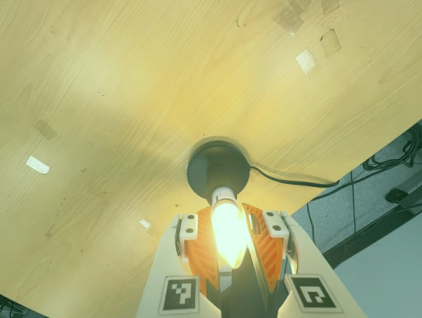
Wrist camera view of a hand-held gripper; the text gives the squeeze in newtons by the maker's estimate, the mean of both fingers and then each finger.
{"total": 15.2, "left": 14.1, "right": 16.3}